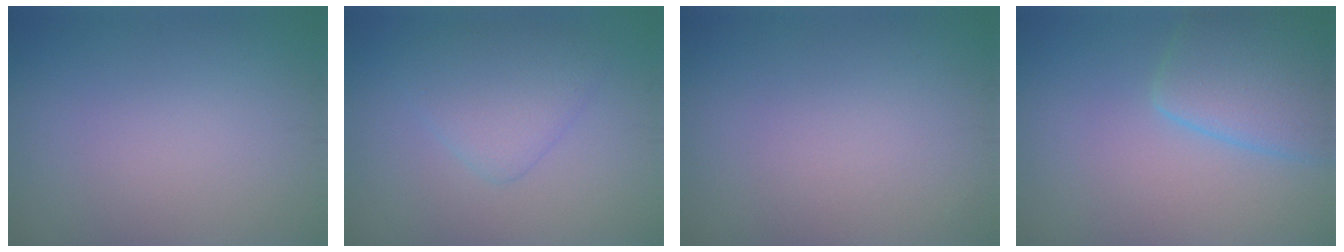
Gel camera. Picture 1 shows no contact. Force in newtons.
{"total": 3.5, "press": 3.5, "slide": 0.2}
{"total": 0.0}
{"total": 5.2, "press": 5.2, "slide": 0.3}